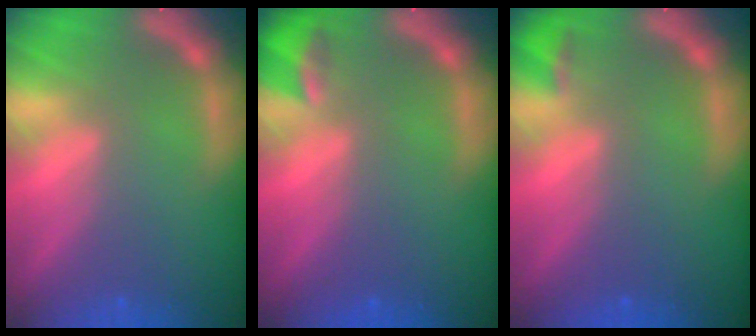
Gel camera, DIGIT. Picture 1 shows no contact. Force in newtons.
{"total": 2.4}
{"total": 1.4}